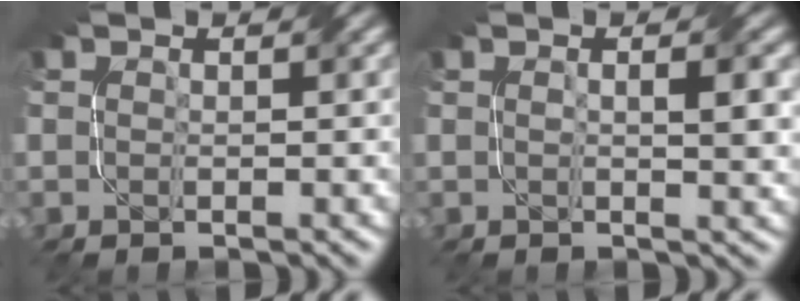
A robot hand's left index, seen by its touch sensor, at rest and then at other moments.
{"total": 2.8, "force": [0.5, 0.6, 2.7], "torque": [-0.042, 0.001, 0.008]}